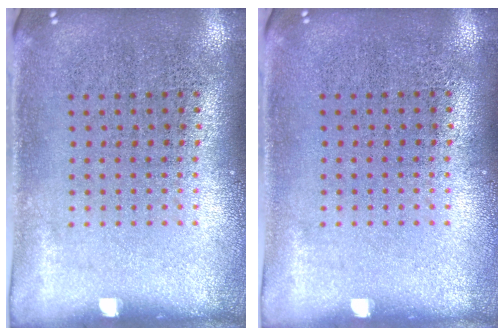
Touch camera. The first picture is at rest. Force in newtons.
{"total": 0.0}